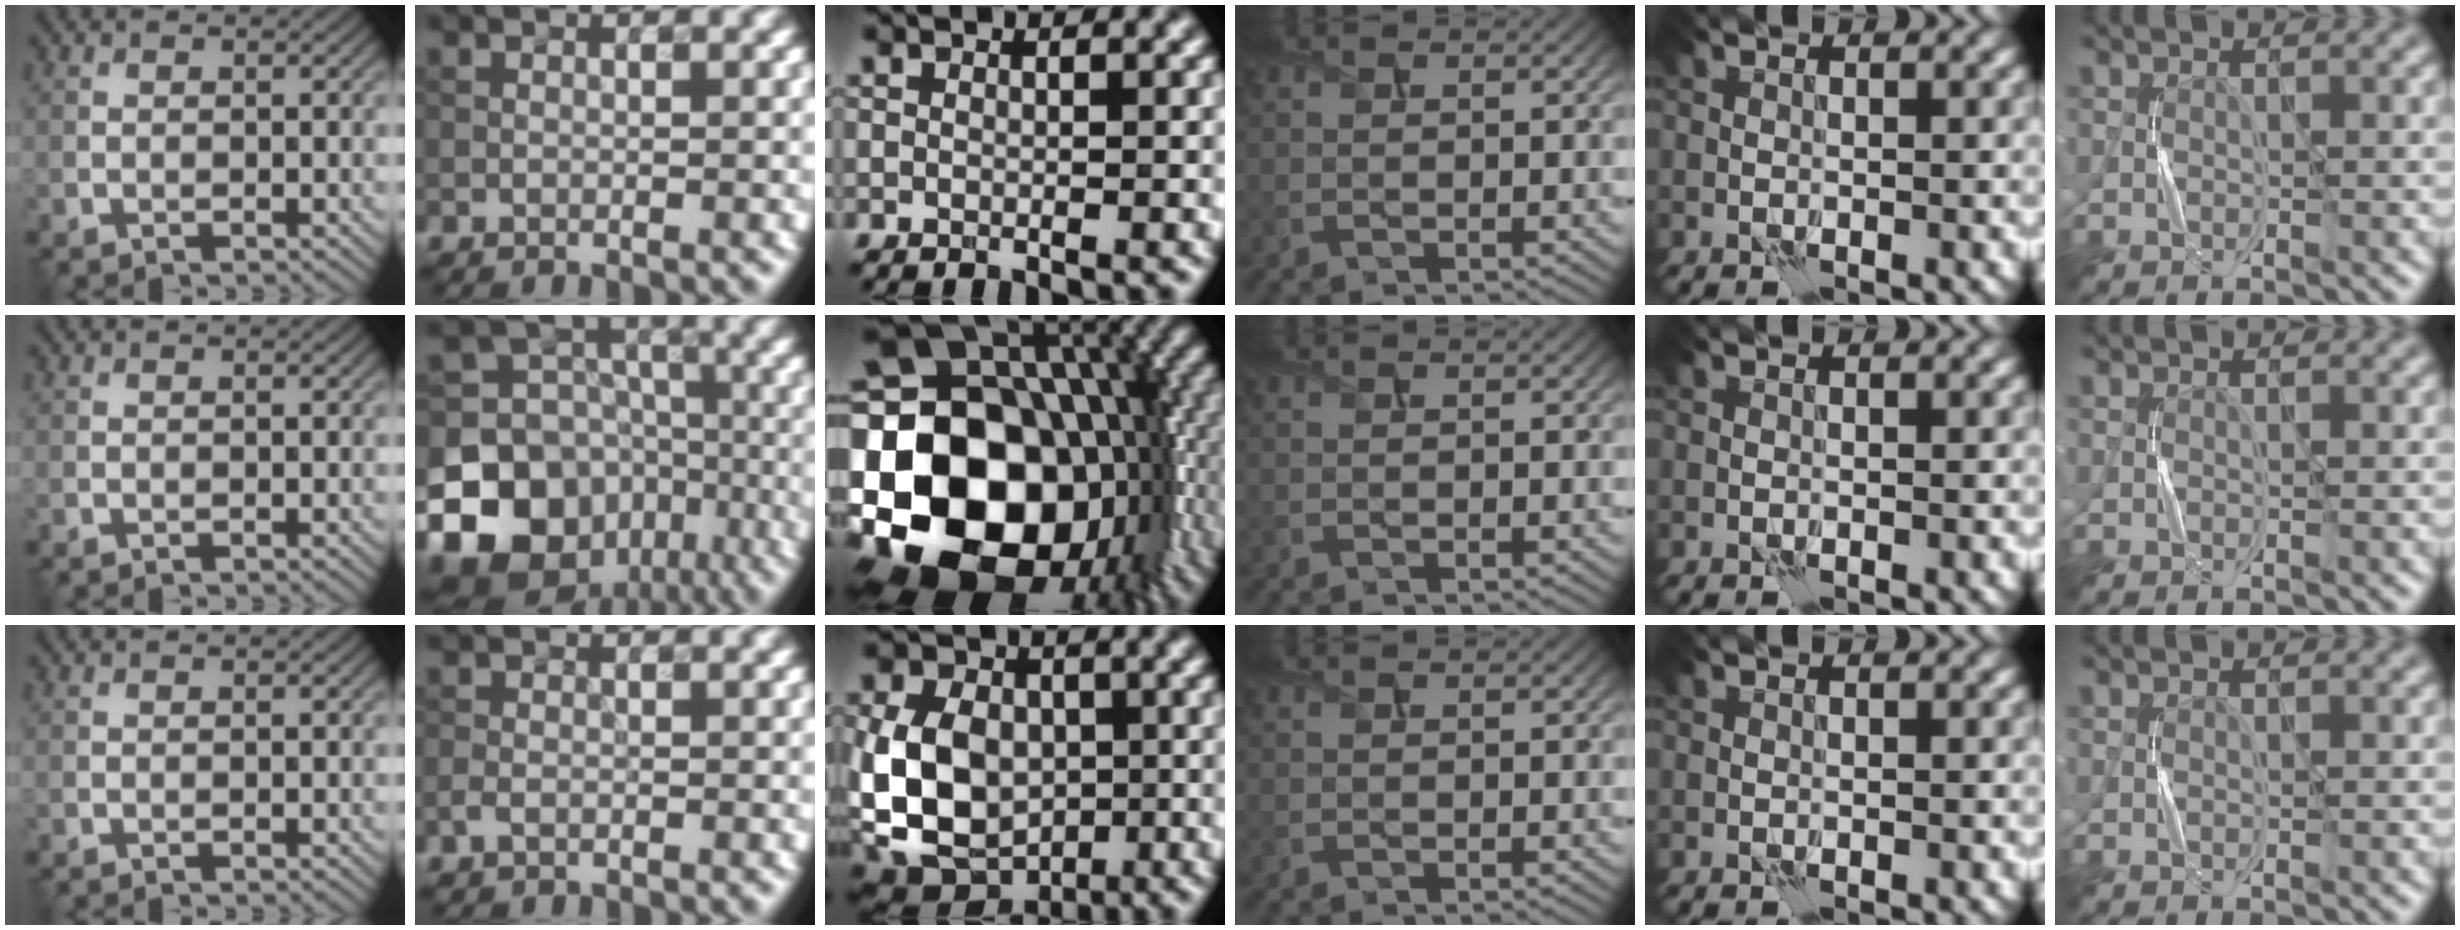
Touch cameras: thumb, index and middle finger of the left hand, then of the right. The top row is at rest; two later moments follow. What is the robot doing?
{"motion": "press", "object": "button"}